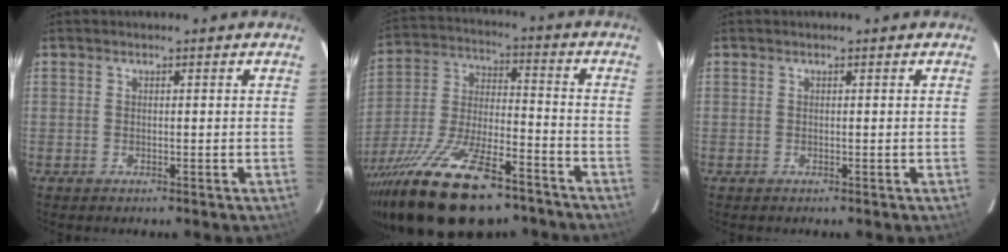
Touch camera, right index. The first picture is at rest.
{"total": 27.4, "force": [-19.0, 9.7, 17.2], "torque": [-0.340, -0.043, -0.305]}
{"total": 0.0}